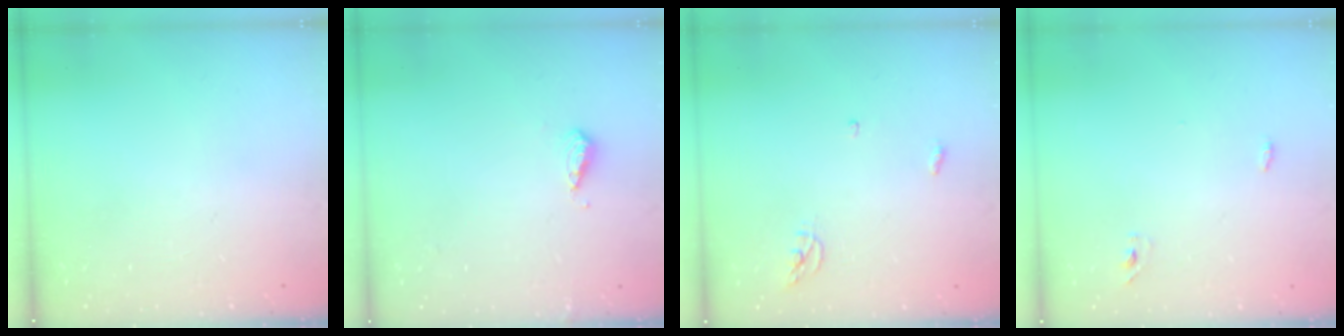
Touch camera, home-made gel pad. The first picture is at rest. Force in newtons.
{"total": 3.7, "press": 3.6, "slide": 1.0}
{"total": 3.6, "press": 3.6, "slide": 0.3}
{"total": 2.9, "press": 2.7, "slide": 1.0}